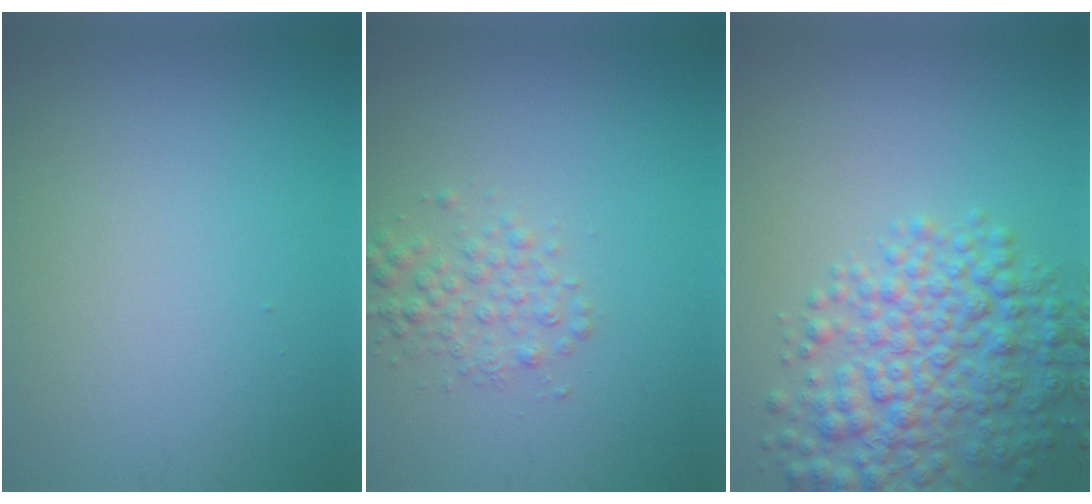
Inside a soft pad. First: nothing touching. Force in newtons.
{"total": 2.2, "press": 2.2, "slide": 0.0}
{"total": 6.6, "press": 6.6, "slide": 0.2}